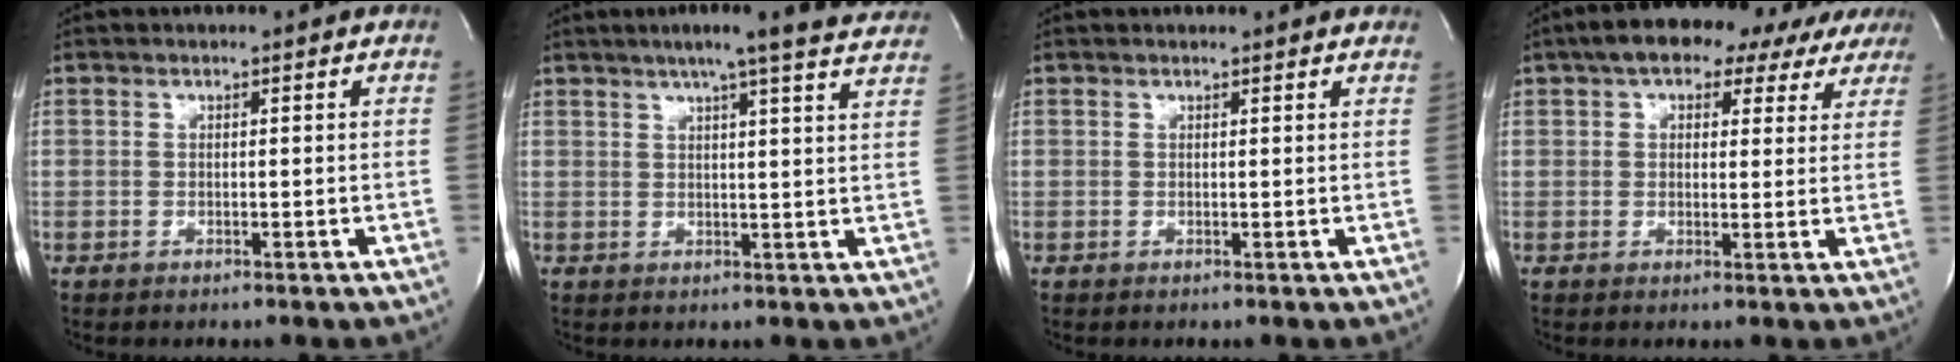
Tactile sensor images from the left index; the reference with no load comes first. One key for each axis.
{"total": 16.3, "fx": 13.9, "fy": -0.1, "fz": 8.5, "tx": -0.127, "ty": -0.005, "tz": 0.159}
{"total": 3.0, "fx": 2.8, "fy": 0.5, "fz": 1.0, "tx": -0.020, "ty": 0.009, "tz": 0.024}
{"total": 13.2, "fx": 9.8, "fy": 5.5, "fz": 6.9, "tx": -0.090, "ty": 0.038, "tz": 0.122}